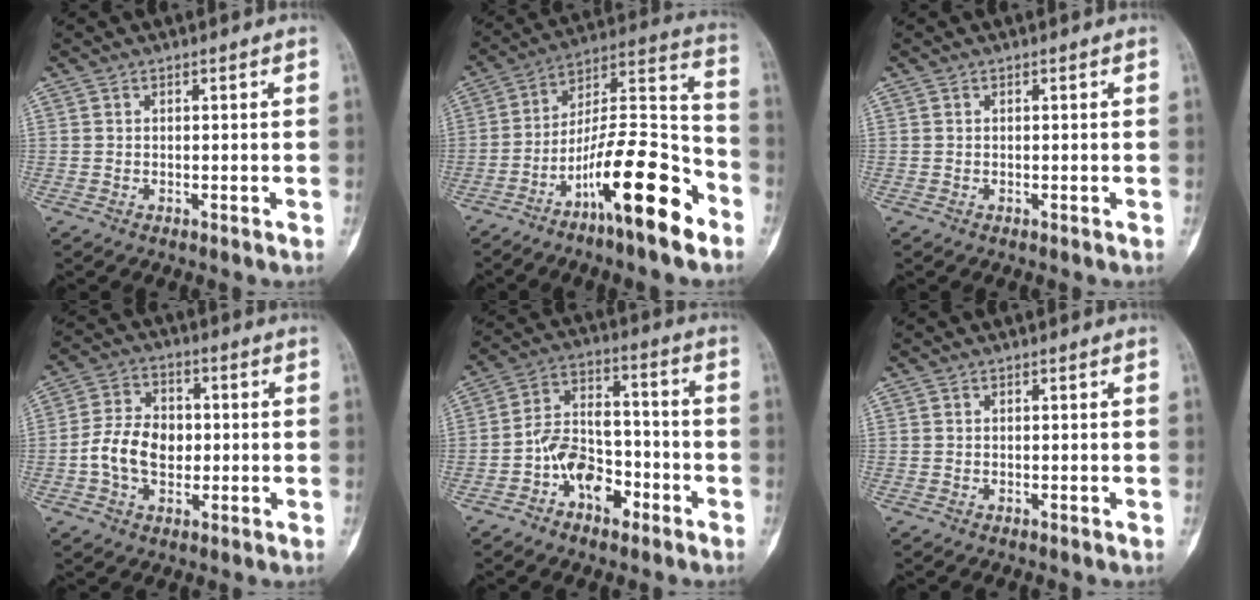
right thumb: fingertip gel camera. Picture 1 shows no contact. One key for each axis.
{"total": 19.8, "fx": -11.0, "fy": 4.5, "fz": 15.8, "tx": -0.259, "ty": 0.086, "tz": -0.184}
{"total": 0.0}
{"total": 9.7, "fx": -1.0, "fy": 6.9, "fz": 6.7, "tx": -0.104, "ty": 0.022, "tz": -0.025}
{"total": 11.2, "fx": -5.0, "fy": 7.1, "fz": 7.0, "tx": -0.097, "ty": 0.055, "tz": -0.090}
{"total": 0.0}